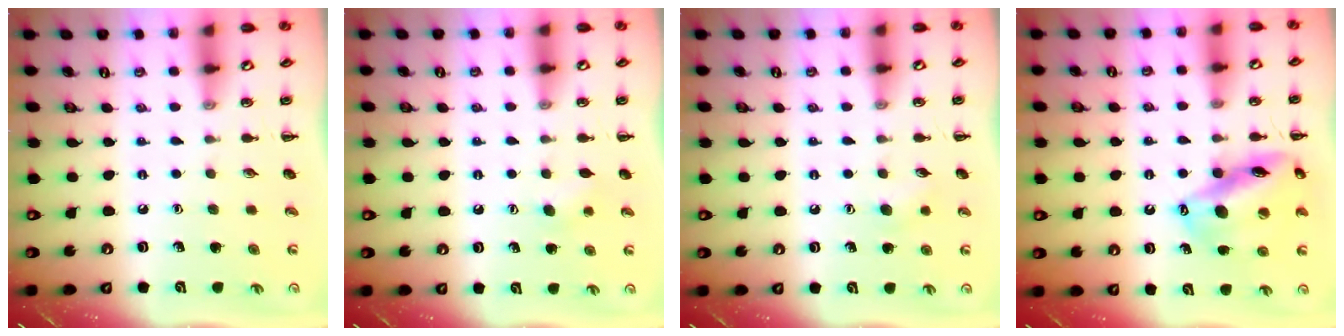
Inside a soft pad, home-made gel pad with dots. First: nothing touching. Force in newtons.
{"total": 3.0, "press": 2.9, "slide": 0.8}
{"total": 5.7, "press": 5.5, "slide": 1.6}
{"total": 16.1, "press": 15.7, "slide": 3.7}